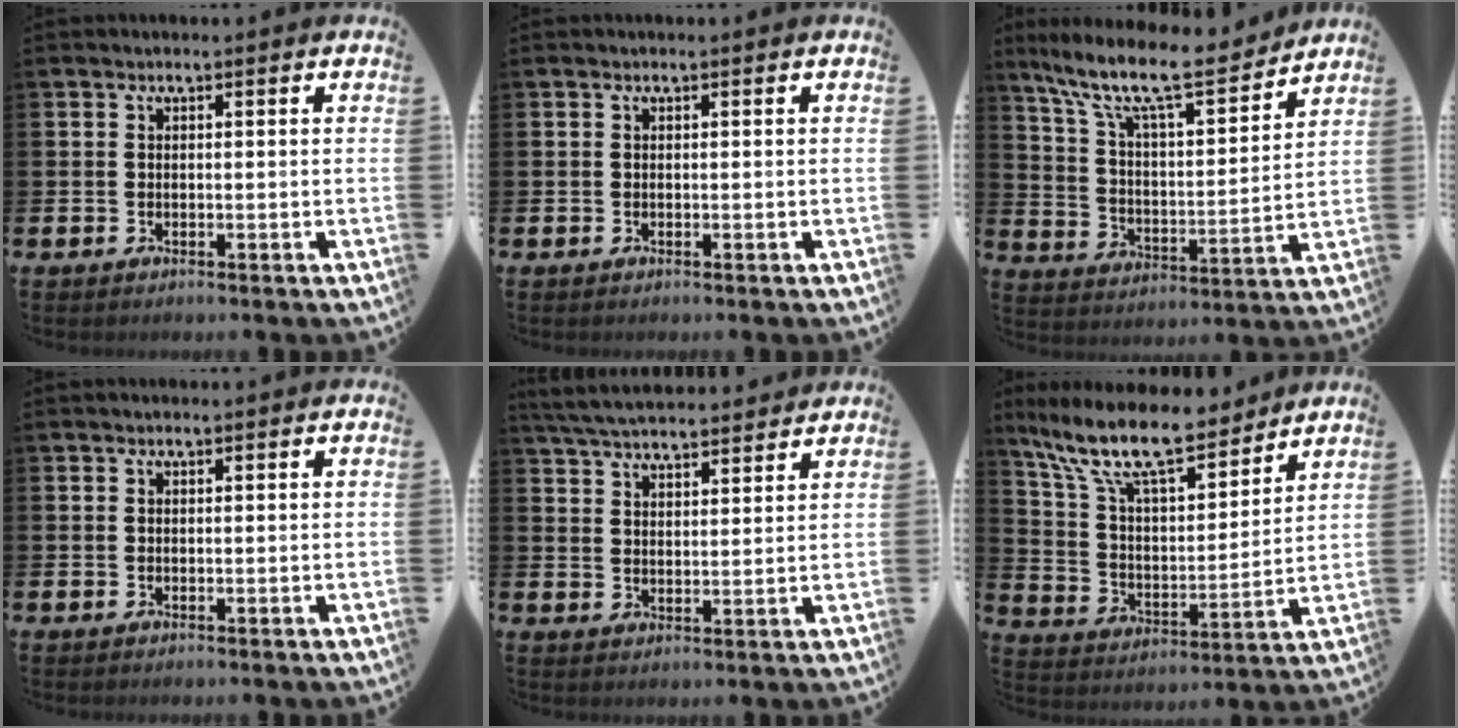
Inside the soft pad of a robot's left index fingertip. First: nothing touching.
{"total": 0.0}
{"total": 11.3, "force": [9.6, 2.1, 5.6], "torque": [-0.137, -0.065, 0.160]}
{"total": 0.0}
{"total": 5.4, "force": [5.3, 0.5, 0.9], "torque": [-0.041, -0.027, 0.097]}
{"total": 12.8, "force": [10.8, 3.3, 6.1], "torque": [-0.158, -0.059, 0.190]}